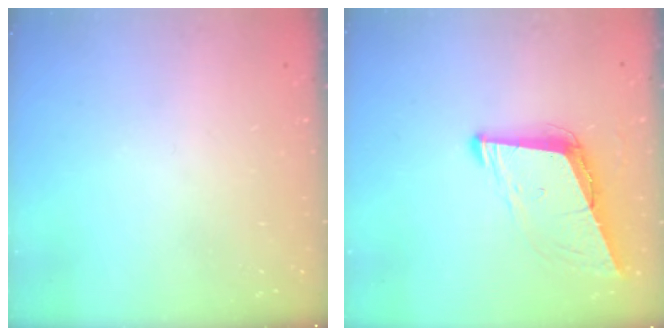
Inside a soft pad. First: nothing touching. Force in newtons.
{"total": 9.1, "press": 8.4, "slide": 3.5}